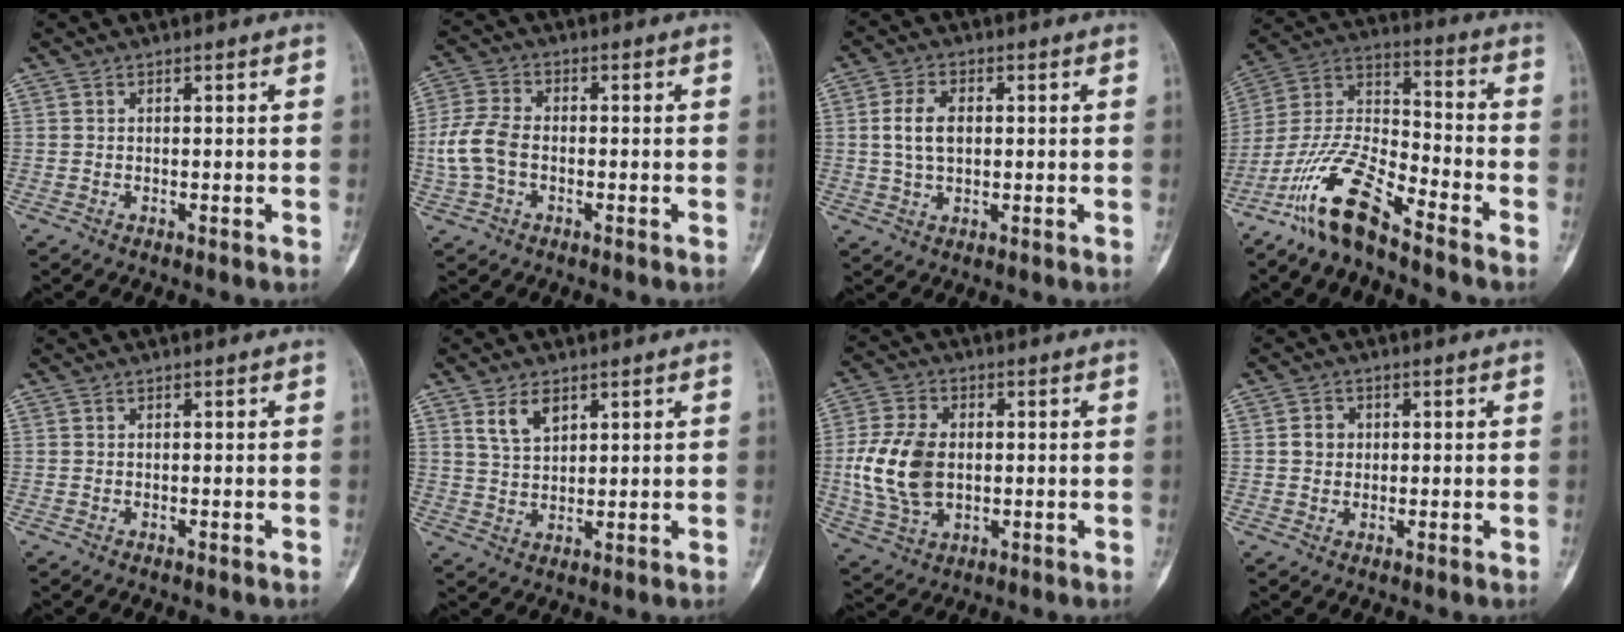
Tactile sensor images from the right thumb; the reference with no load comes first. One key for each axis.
{"total": 7.8, "fx": -1.2, "fy": 5.1, "fz": 5.7, "tx": -0.132, "ty": 0.018, "tz": -0.029}
{"total": 6.3, "fx": 0.7, "fy": 3.8, "fz": 4.9, "tx": -0.089, "ty": 0.005, "tz": 0.013}
{"total": 14.2, "fx": -10.4, "fy": 3.5, "fz": 8.9, "tx": -0.182, "ty": 0.073, "tz": -0.207}
{"total": 0.0}
{"total": 5.1, "fx": 2.9, "fy": 2.8, "fz": 3.1, "tx": -0.046, "ty": -0.016, "tz": 0.060}
{"total": 12.7, "fx": 0.0, "fy": 8.3, "fz": 9.6, "tx": -0.192, "ty": 0.002, "tz": 0.006}
{"total": 2.9, "fx": 0.4, "fy": 2.7, "fz": 1.1, "tx": -0.004, "ty": 0.004, "tz": 0.004}